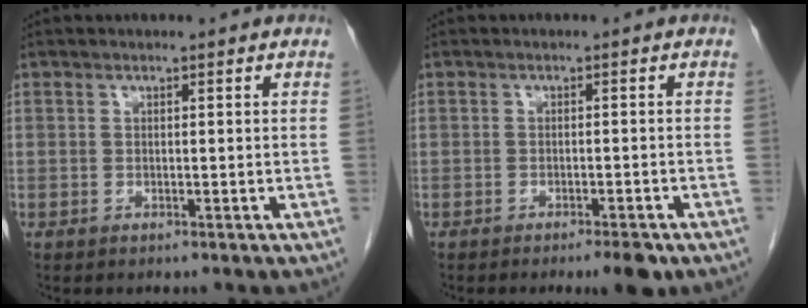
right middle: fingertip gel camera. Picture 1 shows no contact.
{"total": 3.3, "force": [-2.3, 0.6, 2.3], "torque": [-0.029, -0.003, -0.028]}